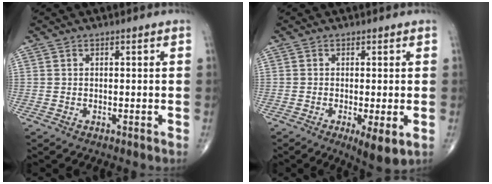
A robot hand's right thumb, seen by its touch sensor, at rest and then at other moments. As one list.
[{"total": 5.5, "force": [-1.6, 1.4, 5.0], "torque": [-0.086, -0.018, -0.026]}]